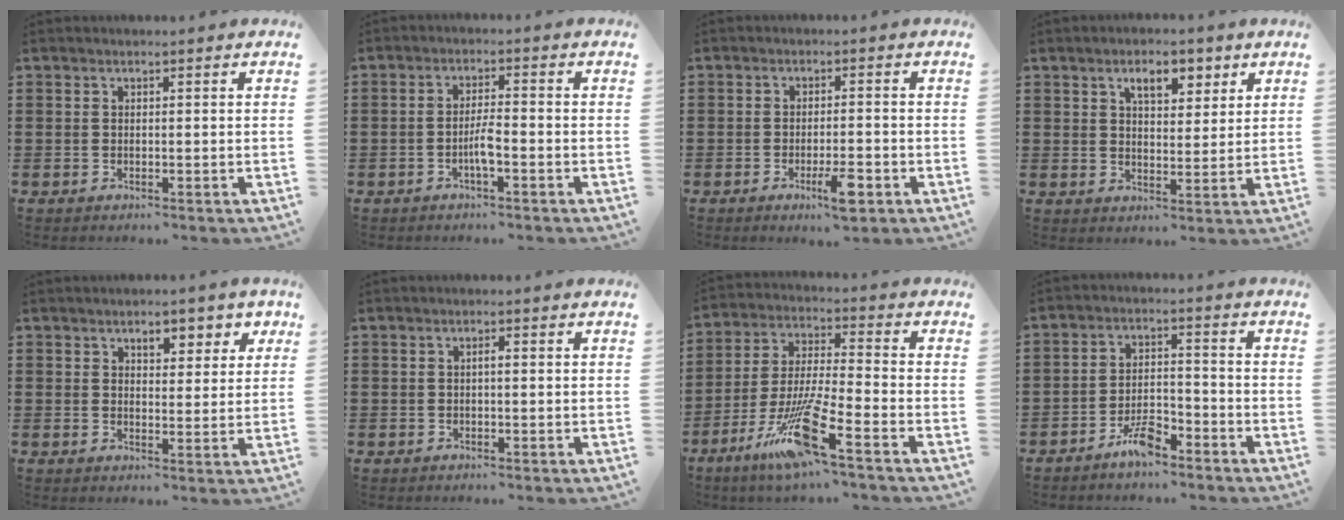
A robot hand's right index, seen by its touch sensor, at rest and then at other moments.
{"total": 3.3, "force": [-1.3, 0.4, 3.0], "torque": [-0.070, -0.004, -0.030]}
{"total": 5.0, "force": [-2.5, 1.2, 4.1], "torque": [-0.076, -0.006, -0.043]}
{"total": 5.2, "force": [3.1, 2.5, 3.3], "torque": [-0.054, 0.002, 0.048]}
{"total": 3.9, "force": [2.4, 2.1, 2.2], "torque": [-0.030, 0.001, 0.035]}
{"total": 1.1, "force": [-0.1, 0.2, 1.0], "torque": [-0.020, -0.001, -0.001]}
{"total": 12.1, "force": [-7.8, 0.5, 9.3], "torque": [-0.197, -0.006, -0.148]}
{"total": 5.3, "force": [-4.1, 1.6, 3.1], "torque": [-0.064, 0.009, -0.077]}